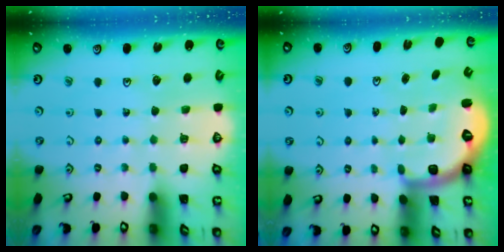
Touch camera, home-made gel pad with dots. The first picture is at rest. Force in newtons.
{"total": 2.5, "press": 2.0, "slide": 1.6}